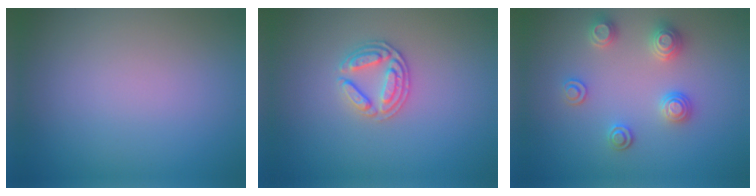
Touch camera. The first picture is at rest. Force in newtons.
{"total": 2.6, "press": 2.5, "slide": 0.6}
{"total": 2.9, "press": 2.8, "slide": 0.6}